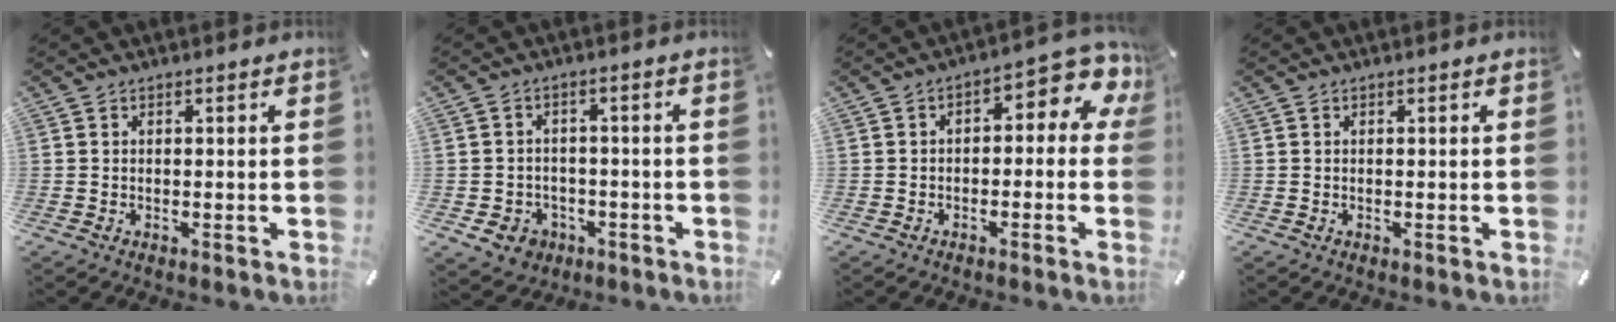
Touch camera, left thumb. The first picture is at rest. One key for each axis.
{"total": 6.1, "fx": -2.7, "fy": 5.1, "fz": 2.1, "tx": -0.046, "ty": 0.016, "tz": -0.052}
{"total": 6.6, "fx": 1.3, "fy": 3.4, "fz": 5.5, "tx": -0.066, "ty": -0.018, "tz": 0.014}
{"total": 0.0}